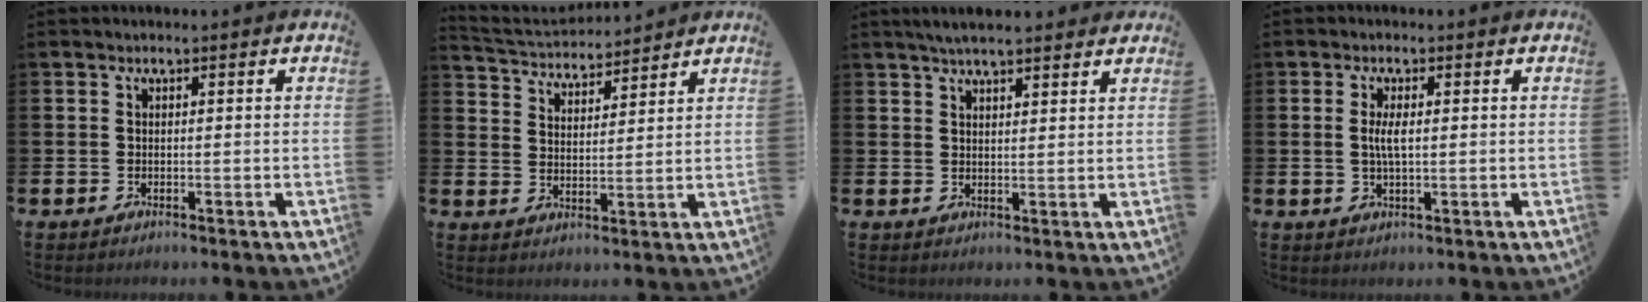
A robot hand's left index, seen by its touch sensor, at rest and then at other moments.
{"total": 4.2, "force": [4.1, 0.9, -0.3], "torque": [-0.014, -0.031, 0.071]}
{"total": 3.9, "force": [3.6, 0.5, 1.4], "torque": [-0.033, -0.007, 0.065]}
{"total": 2.8, "force": [0.4, 0.9, 2.6], "torque": [-0.046, 0.002, 0.003]}